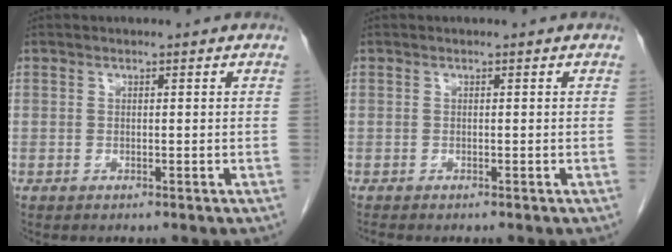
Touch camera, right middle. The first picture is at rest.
{"total": 0.8, "force": [-0.8, 0.1, 0.3], "torque": [-0.007, -0.002, -0.012]}